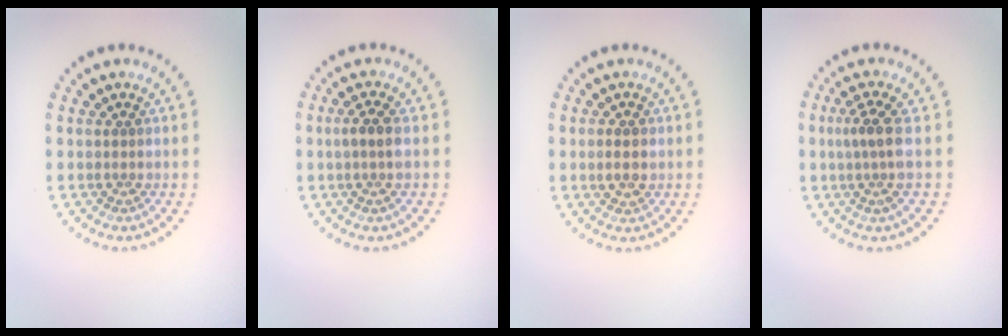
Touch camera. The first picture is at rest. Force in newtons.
{"total": 2.2, "press": 1.8, "slide": 1.2}
{"total": 1.6, "press": 1.6, "slide": 0.1}
{"total": 2.7, "press": 2.0, "slide": 1.8}